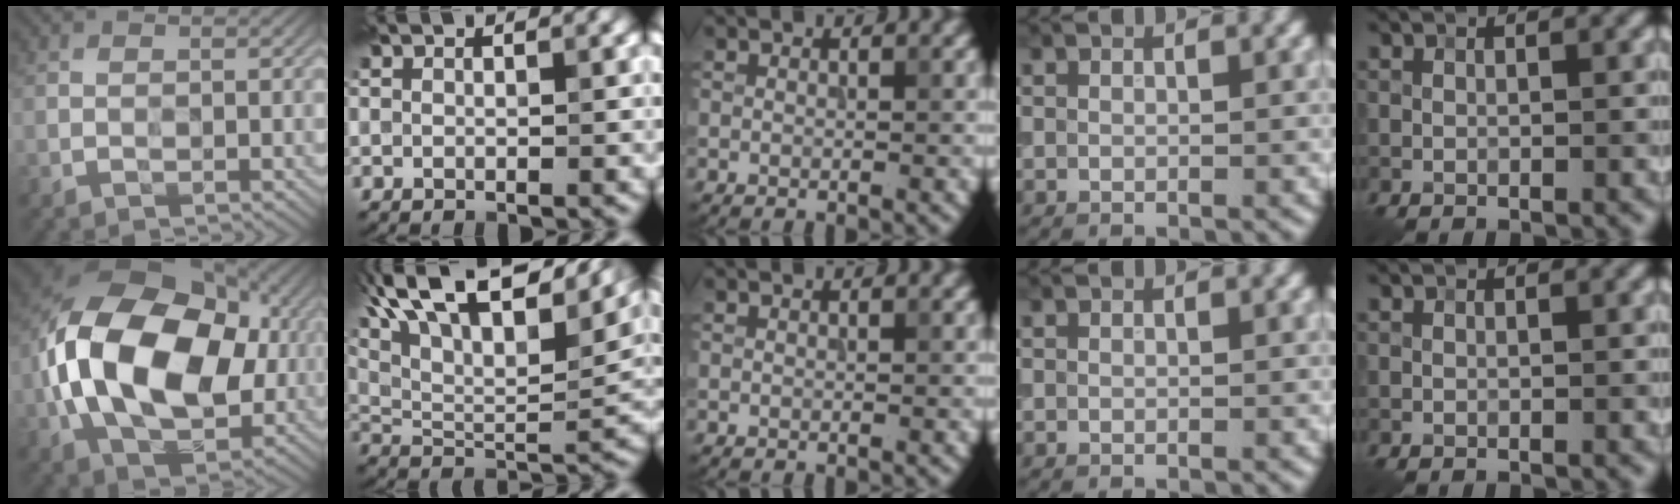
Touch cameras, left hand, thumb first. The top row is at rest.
{"thumb": {"total": 18.3, "force": [0.0, 12.2, 13.5], "torque": [-0.262, 0.004, 0.001]}, "index": {"total": 17.0, "force": [10.5, 6.8, 11.5], "torque": [-0.222, 0.051, 0.173]}}